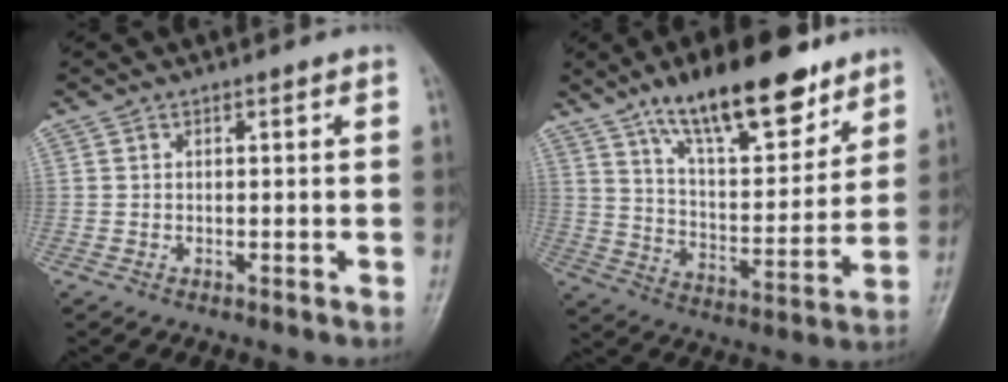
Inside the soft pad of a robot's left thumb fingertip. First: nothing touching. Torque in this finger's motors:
{"motor_torque": [0.96, 0.65, 1.49, -1.28, 0.34]}